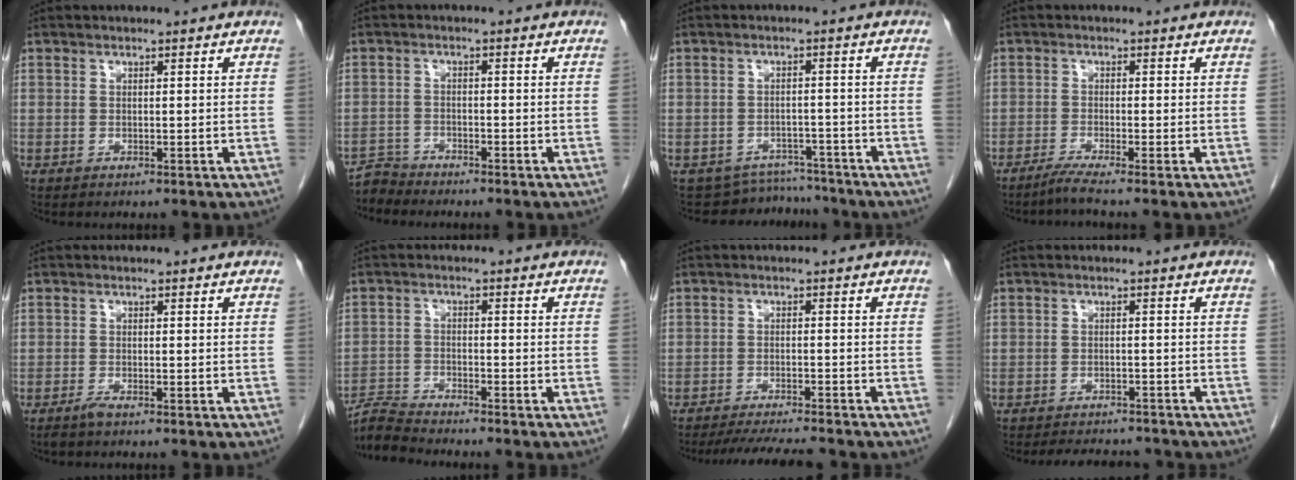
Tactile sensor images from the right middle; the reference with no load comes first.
{"total": 2.7, "force": [-2.6, -0.1, -0.9], "torque": [0.021, -0.013, -0.050]}
{"total": 5.6, "force": [-5.2, 1.2, -1.7], "torque": [0.024, 0.019, -0.070]}
{"total": 1.2, "force": [-1.0, -0.4, 0.5], "torque": [-0.013, 0.000, -0.022]}
{"total": 1.3, "force": [-1.1, 0.0, 0.7], "torque": [-0.020, -0.003, -0.021]}
{"total": 5.2, "force": [-5.1, -1.0, 0.0], "torque": [-0.005, -0.009, -0.095]}
{"total": 8.8, "force": [-8.0, 0.0, 3.5], "torque": [-0.054, -0.017, -0.121]}
{"total": 7.2, "force": [-6.8, 1.7, 1.7], "torque": [-0.026, 0.000, -0.085]}